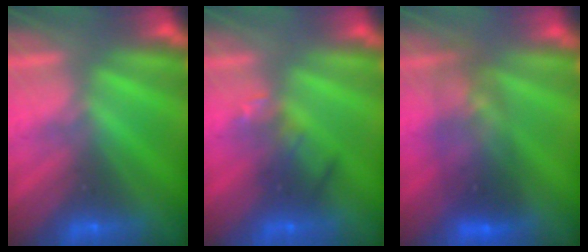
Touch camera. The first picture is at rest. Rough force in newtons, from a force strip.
{"total": 2.4}
{"total": 8.0}